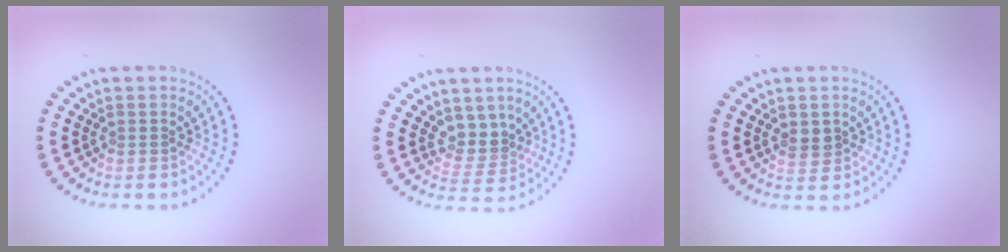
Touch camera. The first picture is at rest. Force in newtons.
{"total": 2.8, "press": 2.1, "slide": 1.8}
{"total": 1.3, "press": 1.2, "slide": 0.5}